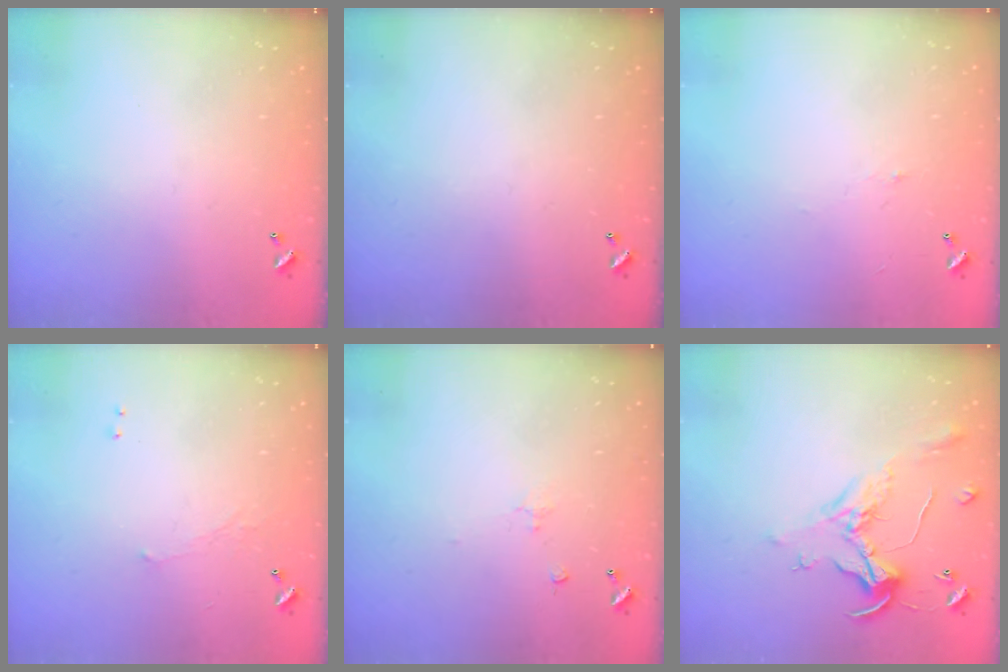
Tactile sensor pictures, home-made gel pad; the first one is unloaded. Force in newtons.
{"total": 0.0}
{"total": 0.8, "press": 0.6, "slide": 0.6}
{"total": 0.6, "press": 0.2, "slide": 0.5}
{"total": 1.1, "press": 0.9, "slide": 0.5}
{"total": 0.8, "press": 0.5, "slide": 0.6}